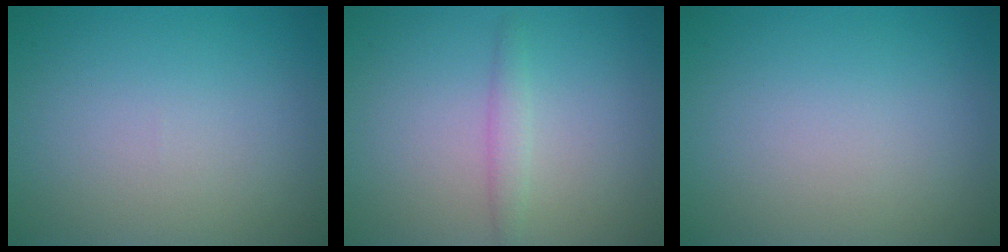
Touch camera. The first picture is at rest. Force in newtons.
{"total": 1.4, "press": 1.4, "slide": 0.0}
{"total": 0.0}